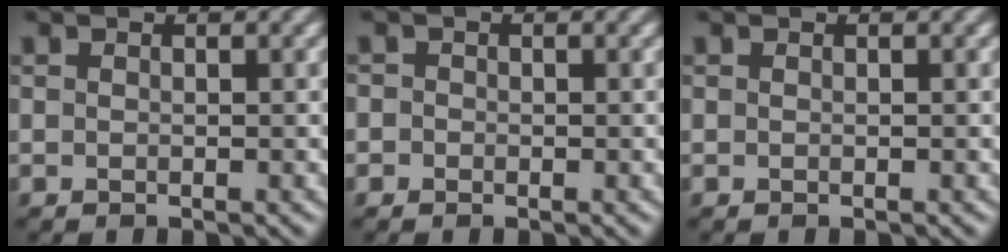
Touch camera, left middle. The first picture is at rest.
{"total": 1.0, "force": [-0.3, 0.9, 0.0], "torque": [0.019, 0.004, -0.019]}
{"total": 0.0}